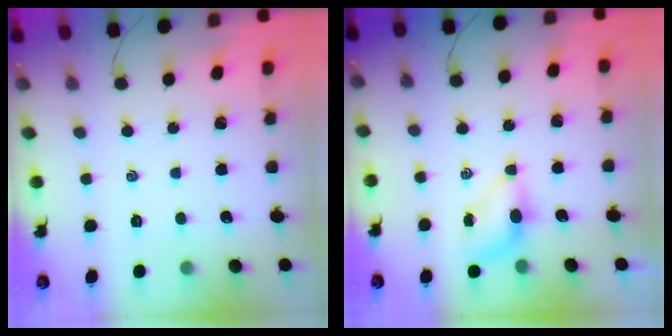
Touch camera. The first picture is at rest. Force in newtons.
{"total": 4.6, "press": 4.4, "slide": 1.4}